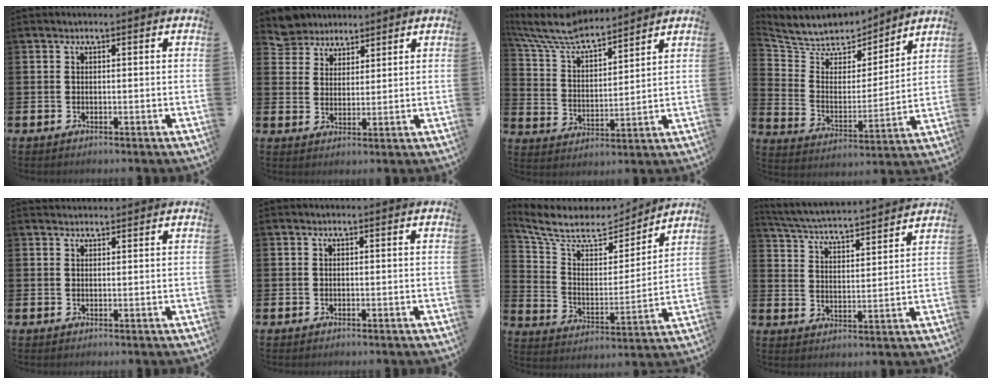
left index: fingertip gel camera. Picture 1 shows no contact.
{"total": 5.0, "force": [4.7, 1.6, -0.7], "torque": [-0.015, -0.020, 0.088]}
{"total": 7.8, "force": [7.2, 1.6, 2.6], "torque": [-0.086, -0.048, 0.126]}
{"total": 7.3, "force": [6.8, 2.7, 0.0], "torque": [-0.051, -0.054, 0.121]}
{"total": 1.2, "force": [1.2, 0.3, 0.0], "torque": [0.011, -0.003, 0.020]}
{"total": 0.0}
{"total": 7.9, "force": [6.7, 3.5, 2.3], "torque": [-0.088, -0.045, 0.116]}
{"total": 4.7, "force": [4.7, 0.0, 0.6], "torque": [-0.036, -0.045, 0.076]}